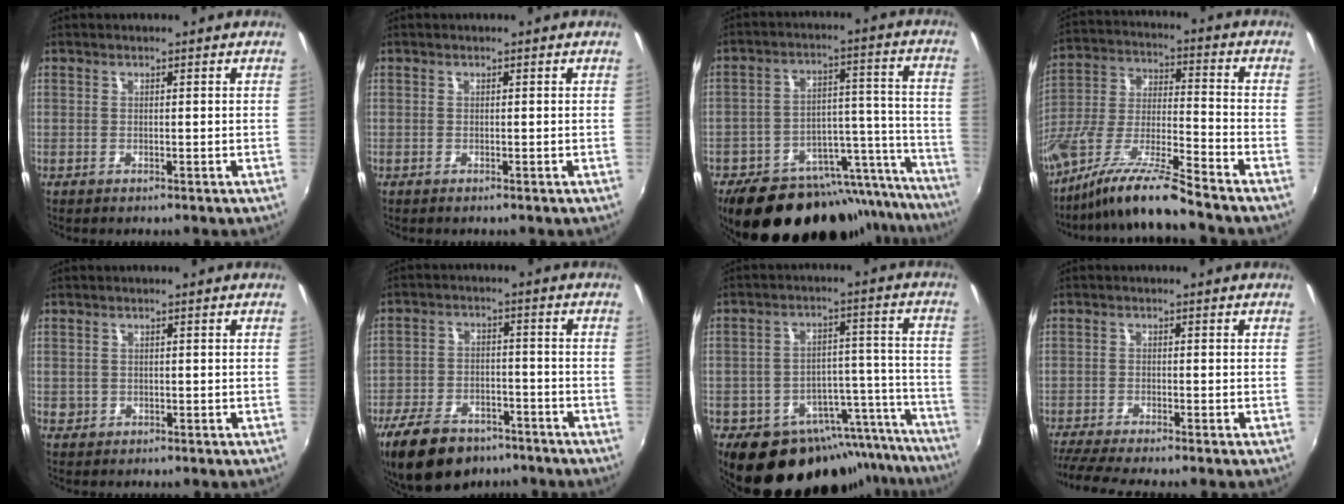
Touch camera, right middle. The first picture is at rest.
{"total": 0.0}
{"total": 27.8, "force": [-23.1, 11.1, 10.7], "torque": [-0.157, 0.044, -0.306]}
{"total": 13.4, "force": [-11.0, -0.4, 7.8], "torque": [-0.161, -0.008, -0.211]}
{"total": 1.7, "force": [-0.1, 1.6, 0.4], "torque": [-0.006, -0.002, -0.002]}
{"total": 15.3, "force": [-10.7, 7.9, 7.4], "torque": [-0.173, -0.014, -0.172]}
{"total": 22.7, "force": [-18.4, 10.5, 8.2], "torque": [-0.131, 0.041, -0.236]}
{"total": 6.8, "force": [-6.0, -0.3, 3.1], "torque": [-0.084, -0.029, -0.105]}